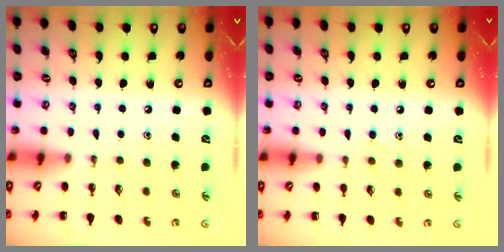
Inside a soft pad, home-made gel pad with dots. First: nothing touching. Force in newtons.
{"total": 6.1, "press": 5.8, "slide": 2.1}